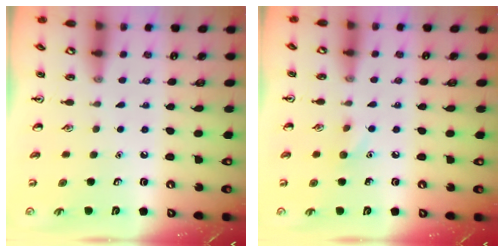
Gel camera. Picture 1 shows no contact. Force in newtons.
{"total": 5.4, "press": 5.2, "slide": 1.7}